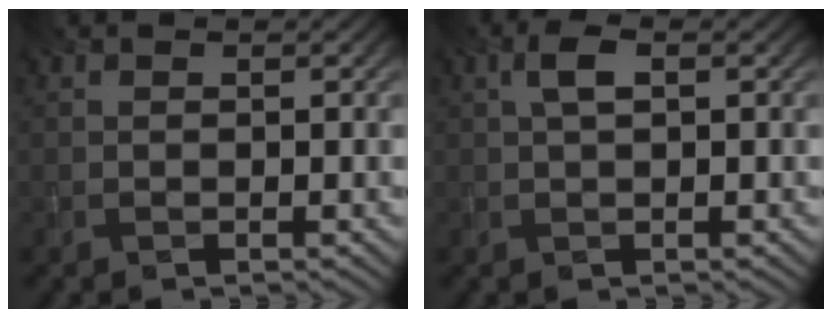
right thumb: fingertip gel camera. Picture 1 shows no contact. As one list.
[{"total": 2.4, "force": [0.6, 1.0, 2.1], "torque": [-0.046, 0.008, 0.009]}]